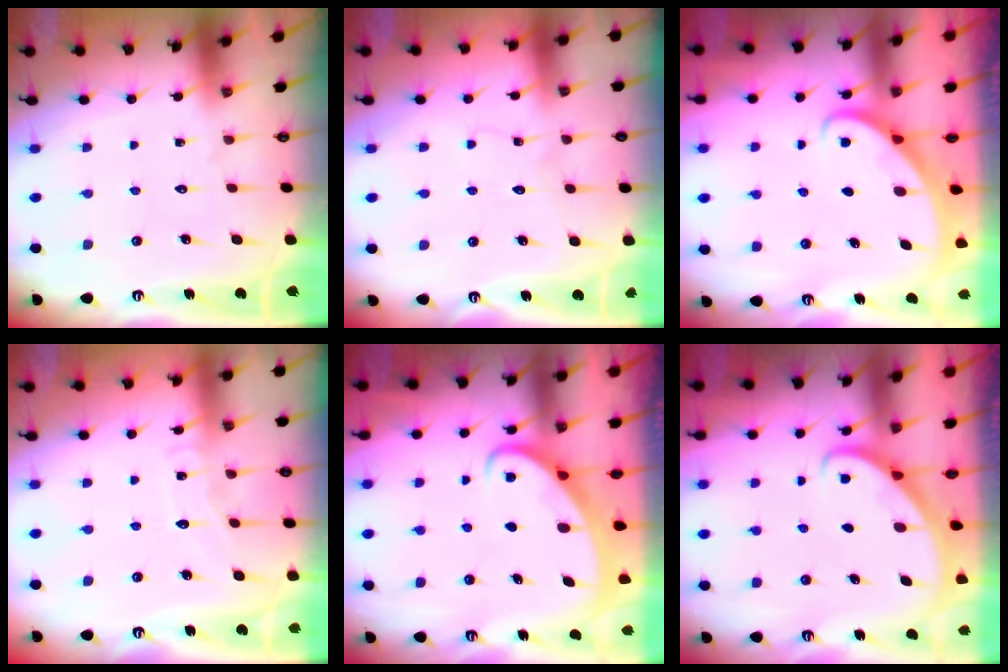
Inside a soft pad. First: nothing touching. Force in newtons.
{"total": 3.9, "press": 3.9, "slide": 0.4}
{"total": 2.7, "press": 2.7, "slide": 0.2}
{"total": 6.0, "press": 6.0, "slide": 0.5}
{"total": 2.5, "press": 2.5, "slide": 0.3}
{"total": 2.9, "press": 2.9, "slide": 0.2}